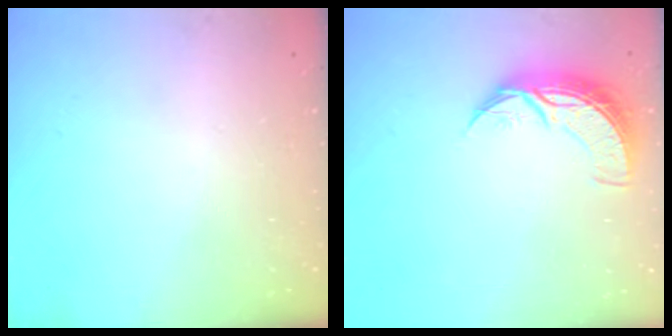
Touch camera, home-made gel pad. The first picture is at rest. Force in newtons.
{"total": 9.0, "press": 9.0, "slide": 0.6}